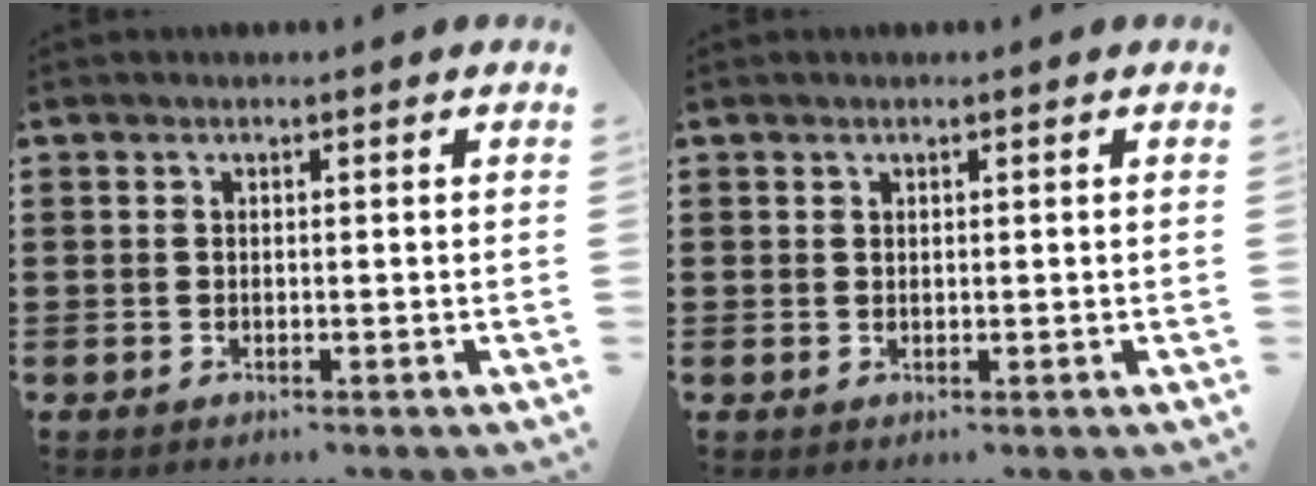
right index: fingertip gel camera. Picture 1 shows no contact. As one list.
[{"total": 0.5, "force": [0.4, 0.4, 0.1], "torque": [-0.003, 0.001, 0.008]}]